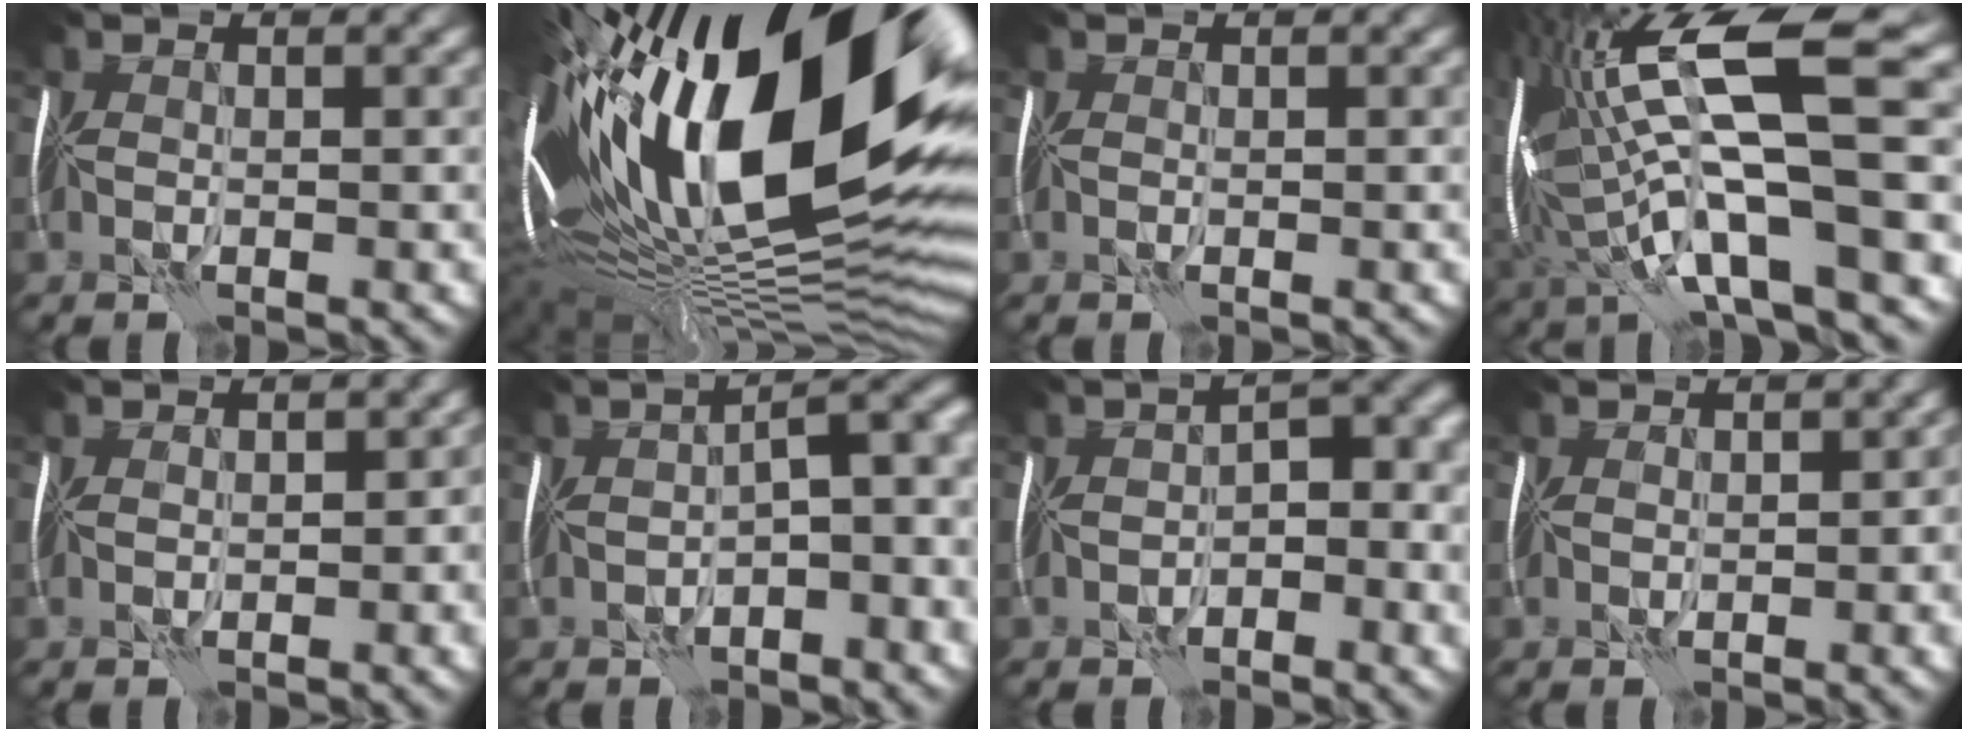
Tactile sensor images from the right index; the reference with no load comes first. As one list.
[{"total": 22.8, "force": [4.6, 10.3, 19.8], "torque": [-0.339, -0.019, 0.072]}, {"total": 0.0}, {"total": 15.1, "force": [1.2, 4.5, 14.4], "torque": [-0.279, 0.008, 0.031]}, {"total": 2.8, "force": [-0.3, 2.0, 1.9], "torque": [-0.003, -0.001, -0.002]}, {"total": 7.8, "force": [-1.3, 3.1, 7.0], "torque": [-0.081, 0.011, -0.019]}, {"total": 4.2, "force": [-1.5, 2.0, 3.4], "torque": [-0.039, 0.012, -0.030]}, {"total": 2.4, "force": [-0.2, 1.7, 1.7], "torque": [0.000, -0.002, 0.000]}]